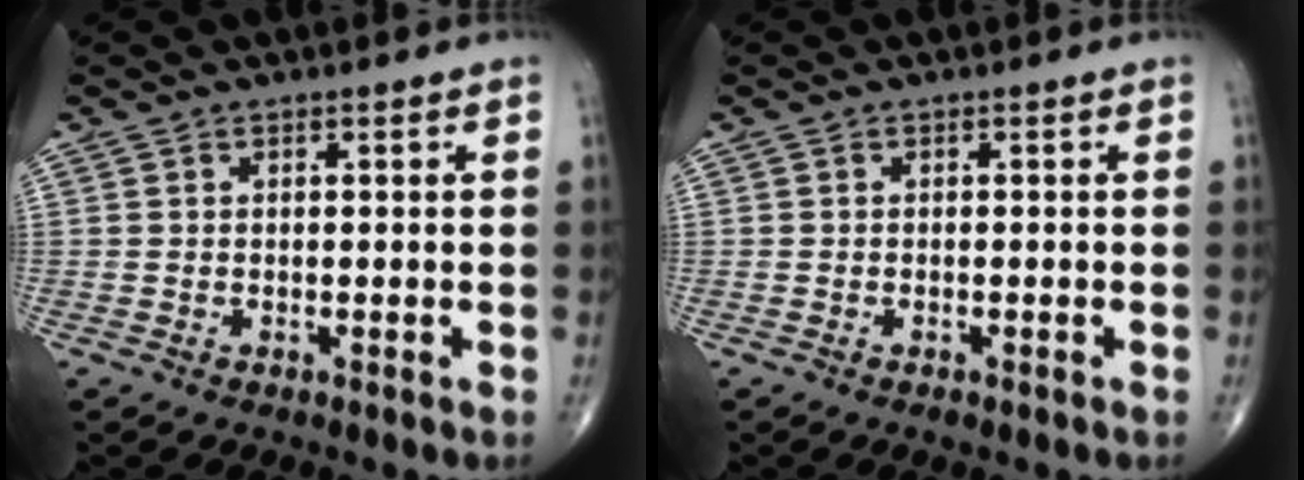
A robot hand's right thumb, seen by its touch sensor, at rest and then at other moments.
{"total": 0.7, "force": [-0.5, 0.2, 0.4], "torque": [-0.009, 0.000, -0.006]}